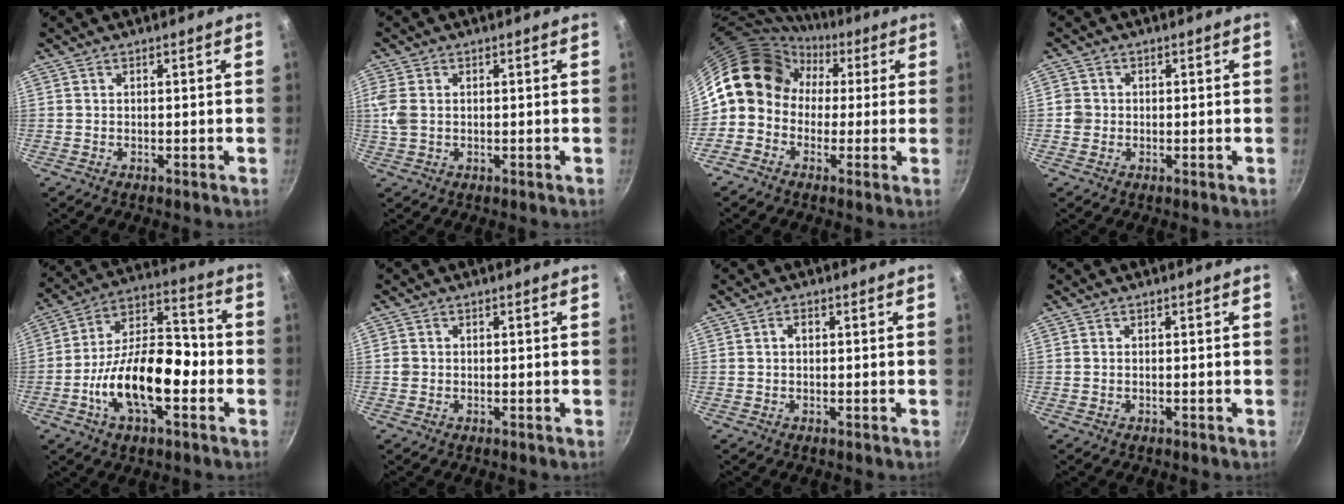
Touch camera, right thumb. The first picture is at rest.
{"total": 4.3, "force": [0.5, 3.0, 3.0], "torque": [-0.069, 0.002, 0.009]}
{"total": 12.6, "force": [0.5, 11.0, 6.2], "torque": [-0.071, 0.039, -0.017]}
{"total": 2.3, "force": [-0.4, 2.2, 0.6], "torque": [-0.001, 0.009, -0.008]}
{"total": 18.4, "force": [-5.2, 9.3, 15.0], "torque": [-0.229, 0.049, -0.103]}
{"total": 1.4, "force": [-0.1, 1.3, 0.5], "torque": [-0.004, 0.005, -0.003]}
{"total": 1.4, "force": [0.2, 1.0, 1.0], "torque": [-0.017, 0.005, 0.003]}
{"total": 0.0}